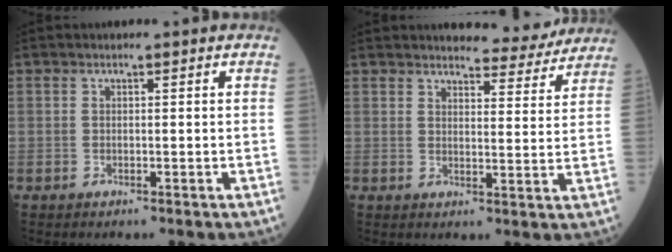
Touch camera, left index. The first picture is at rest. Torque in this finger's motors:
{"motor_torque": [0.99, -1.15, 0.35, 0.06]}